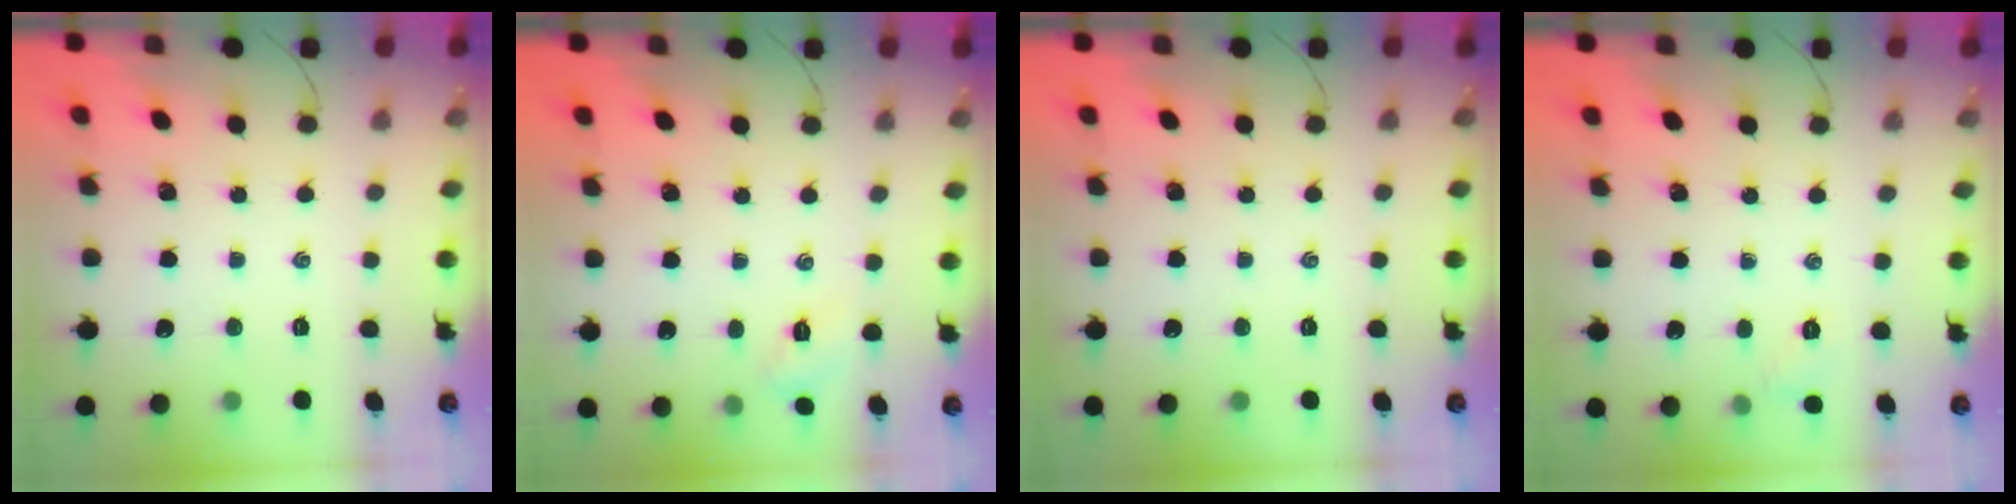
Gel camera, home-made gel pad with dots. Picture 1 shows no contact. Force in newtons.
{"total": 2.7, "press": 2.6, "slide": 0.8}
{"total": 0.0}
{"total": 3.8, "press": 3.6, "slide": 1.2}